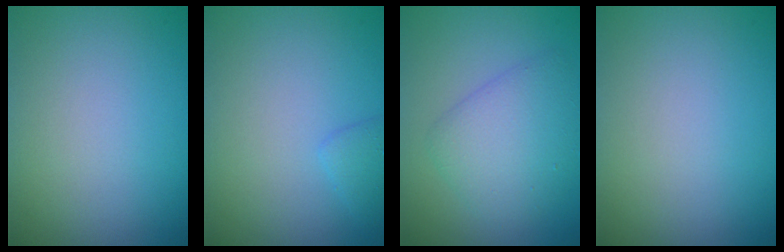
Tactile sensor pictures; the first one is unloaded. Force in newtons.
{"total": 1.1, "press": 1.1, "slide": 0.1}
{"total": 4.1, "press": 4.1, "slide": 0.1}
{"total": 0.0}